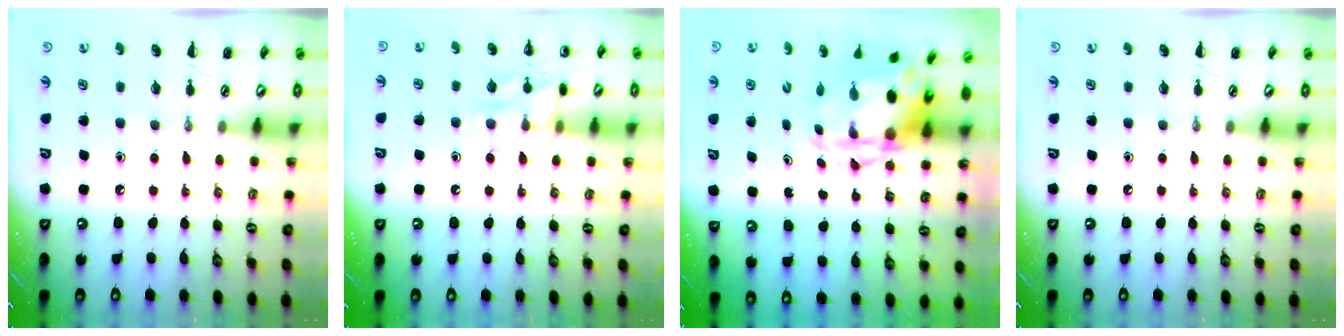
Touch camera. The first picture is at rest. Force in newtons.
{"total": 9.5, "press": 9.5, "slide": 0.6}
{"total": 5.0, "press": 4.9, "slide": 1.1}
{"total": 0.0}